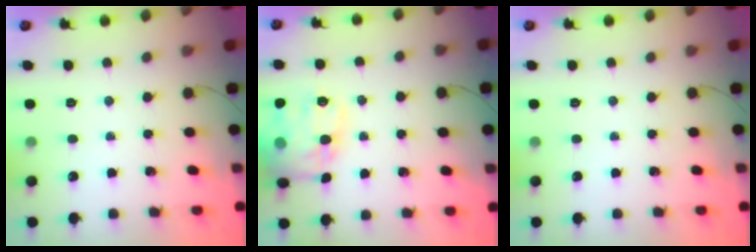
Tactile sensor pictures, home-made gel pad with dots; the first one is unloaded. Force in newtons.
{"total": 16.2, "press": 16.0, "slide": 2.5}
{"total": 0.0}